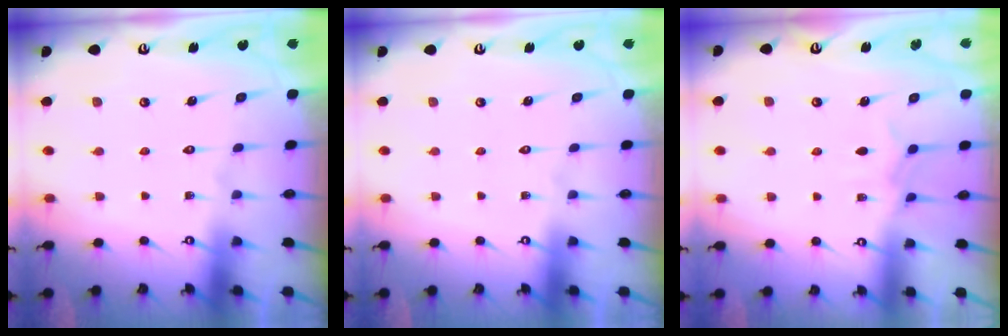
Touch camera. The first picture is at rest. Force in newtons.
{"total": 0.0}
{"total": 5.5, "press": 5.5, "slide": 0.5}